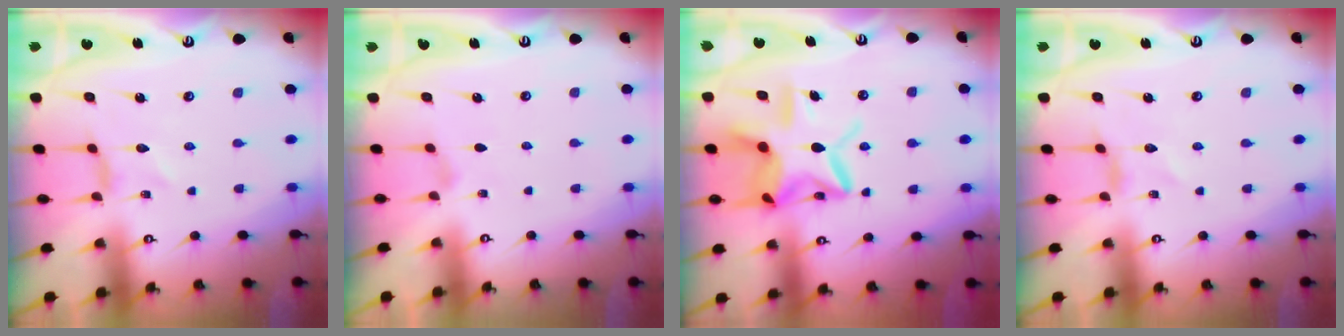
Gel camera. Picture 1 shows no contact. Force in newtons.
{"total": 1.7, "press": 1.7, "slide": 0.3}
{"total": 15.2, "press": 15.1, "slide": 1.1}
{"total": 1.4, "press": 1.4, "slide": 0.2}